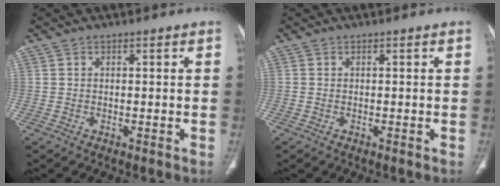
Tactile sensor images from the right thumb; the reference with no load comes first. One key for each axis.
{"total": 0.0}